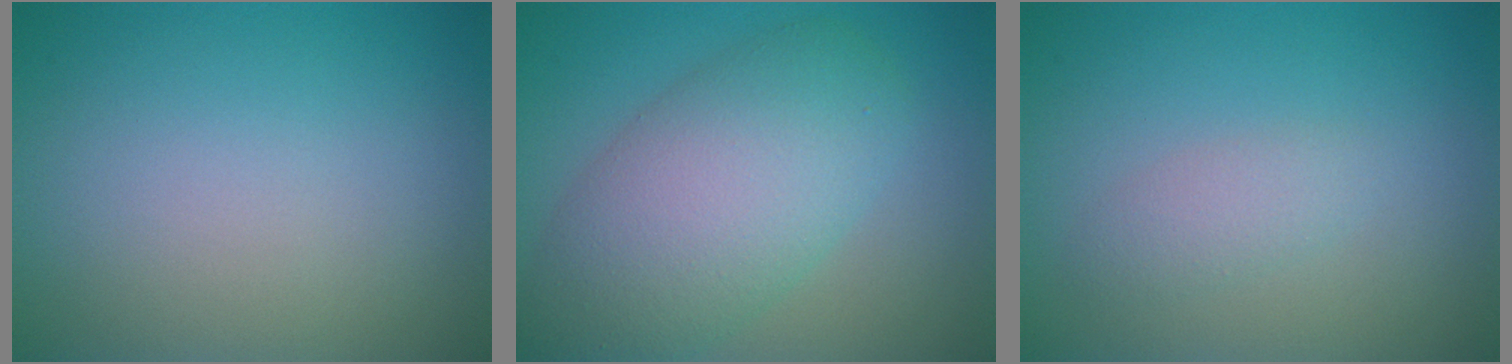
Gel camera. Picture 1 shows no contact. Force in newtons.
{"total": 8.2, "press": 8.2, "slide": 0.3}
{"total": 1.5, "press": 1.5, "slide": 0.1}